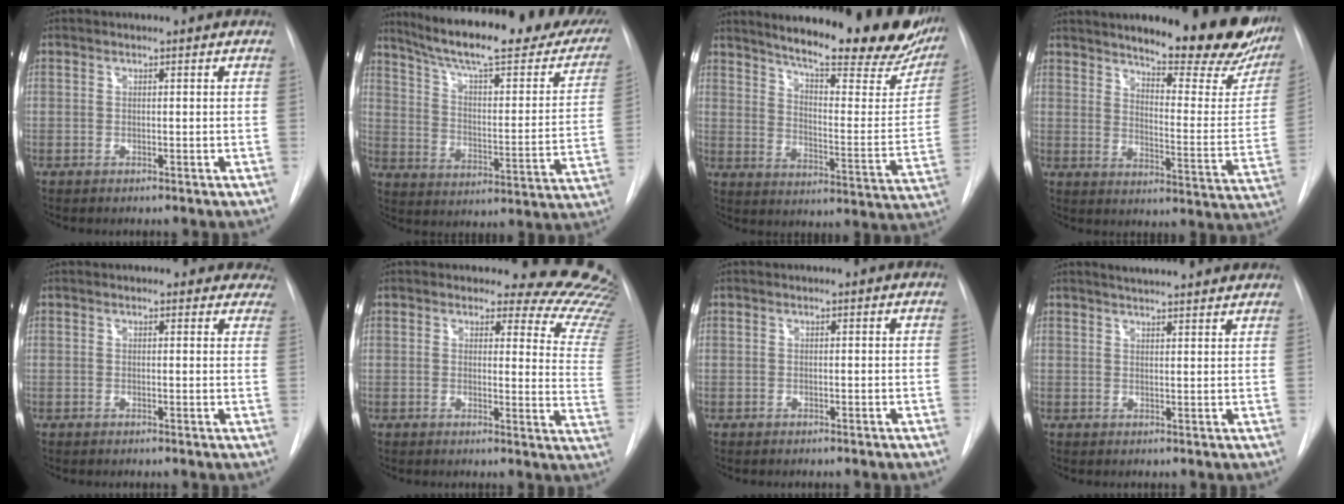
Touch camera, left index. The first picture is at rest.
{"total": 30.0, "force": [24.4, 5.7, 16.5], "torque": [-0.246, -0.047, 0.315]}
{"total": 27.1, "force": [21.6, 5.0, 15.6], "torque": [-0.220, -0.059, 0.272]}
{"total": 23.1, "force": [18.3, 4.6, 13.2], "torque": [-0.180, -0.058, 0.228]}
{"total": 6.7, "force": [6.0, 2.8, 1.2], "torque": [0.020, -0.008, 0.039]}
{"total": 15.5, "force": [14.8, 3.8, 2.5], "torque": [0.017, -0.140, 0.115]}
{"total": 0.0}
{"total": 10.7, "force": [9.7, 0.8, 4.4], "torque": [-0.062, 0.013, 0.115]}